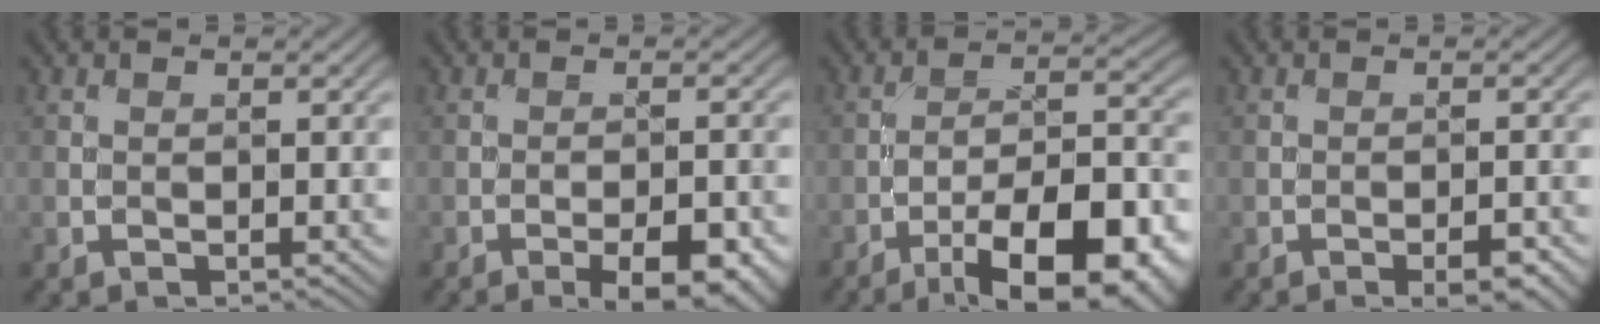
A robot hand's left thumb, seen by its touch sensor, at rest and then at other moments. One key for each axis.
{"total": 7.3, "fx": -4.3, "fy": 2.4, "fz": 5.5, "tx": -0.084, "ty": 0.004, "tz": -0.050}
{"total": 16.3, "fx": -9.5, "fy": 5.5, "fz": 12.0, "tx": -0.171, "ty": -0.006, "tz": -0.145}
{"total": 3.5, "fx": -2.1, "fy": 1.0, "fz": 2.6, "tx": -0.041, "ty": 0.009, "tz": -0.027}